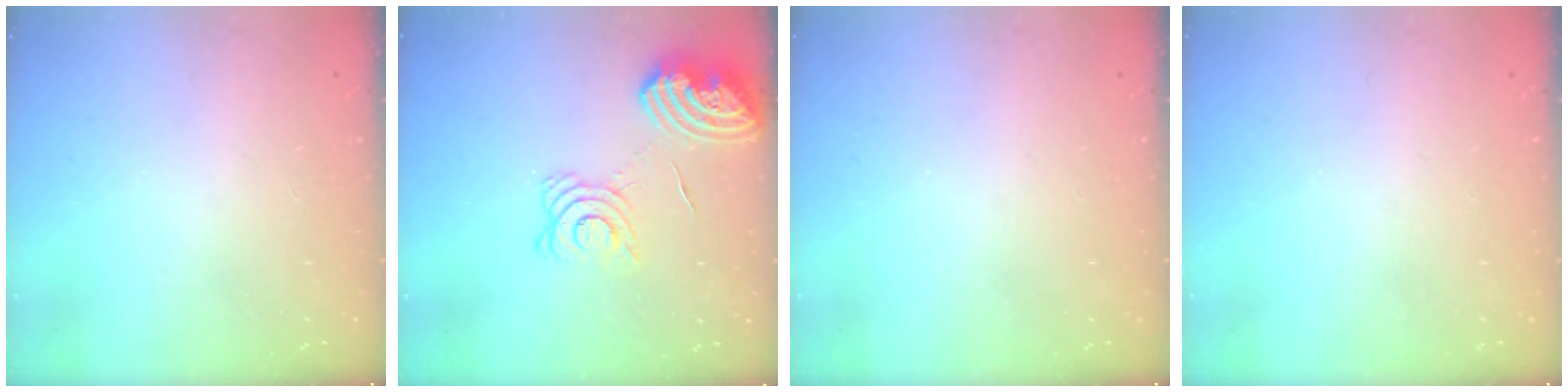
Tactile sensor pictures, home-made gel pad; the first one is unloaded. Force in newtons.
{"total": 14.4, "press": 14.3, "slide": 1.9}
{"total": 0.0}
{"total": 0.0}